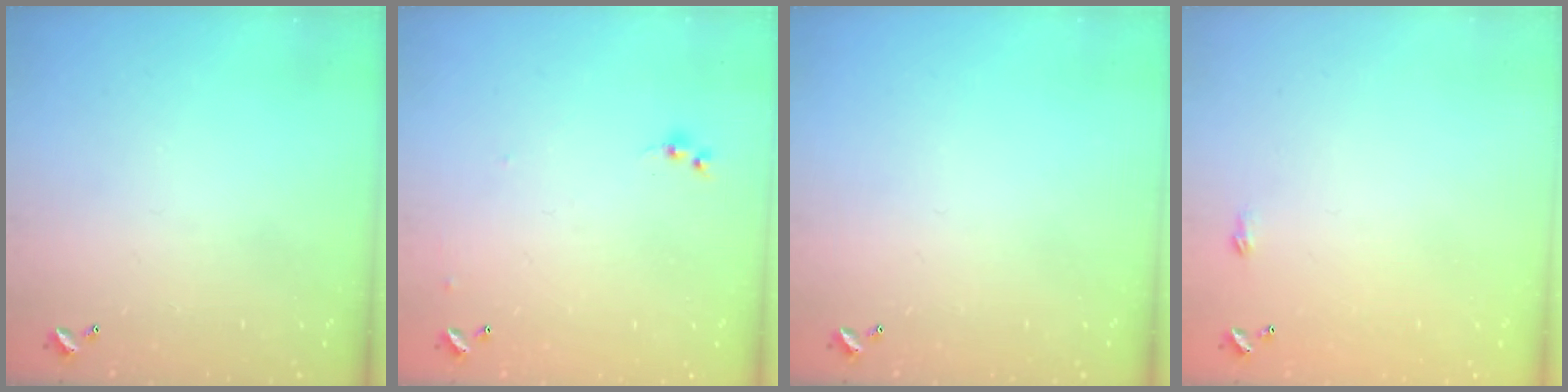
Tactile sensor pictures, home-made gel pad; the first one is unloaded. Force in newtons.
{"total": 4.2, "press": 4.2, "slide": 0.6}
{"total": 0.0}
{"total": 2.3, "press": 2.3, "slide": 0.4}